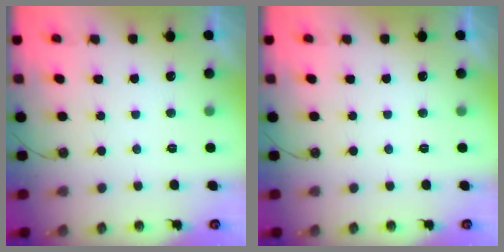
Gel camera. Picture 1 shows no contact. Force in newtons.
{"total": 0.0}